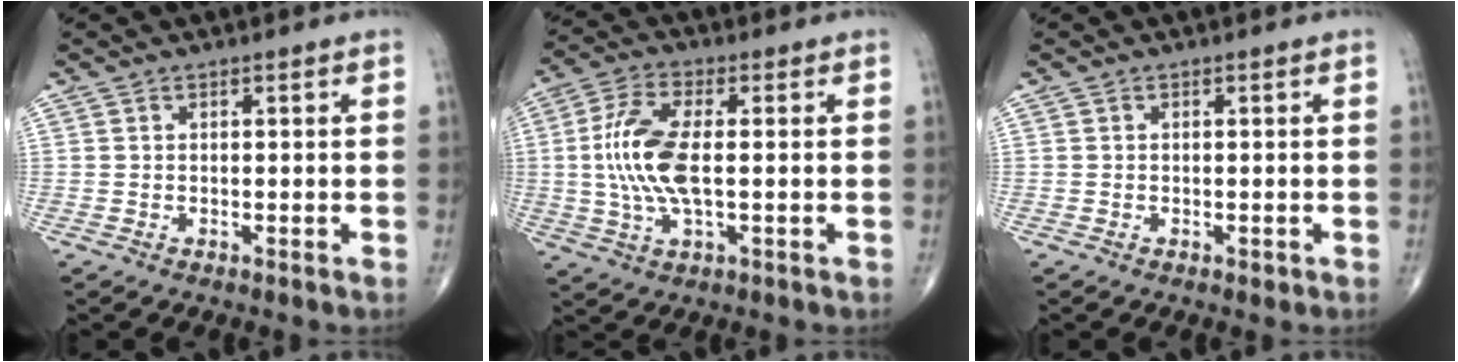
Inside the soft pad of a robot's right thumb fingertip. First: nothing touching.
{"total": 11.6, "force": [0.0, 4.7, 10.6], "torque": [-0.234, 0.006, -0.002]}
{"total": 0.6, "force": [-0.3, 0.3, 0.4], "torque": [-0.004, 0.000, -0.004]}